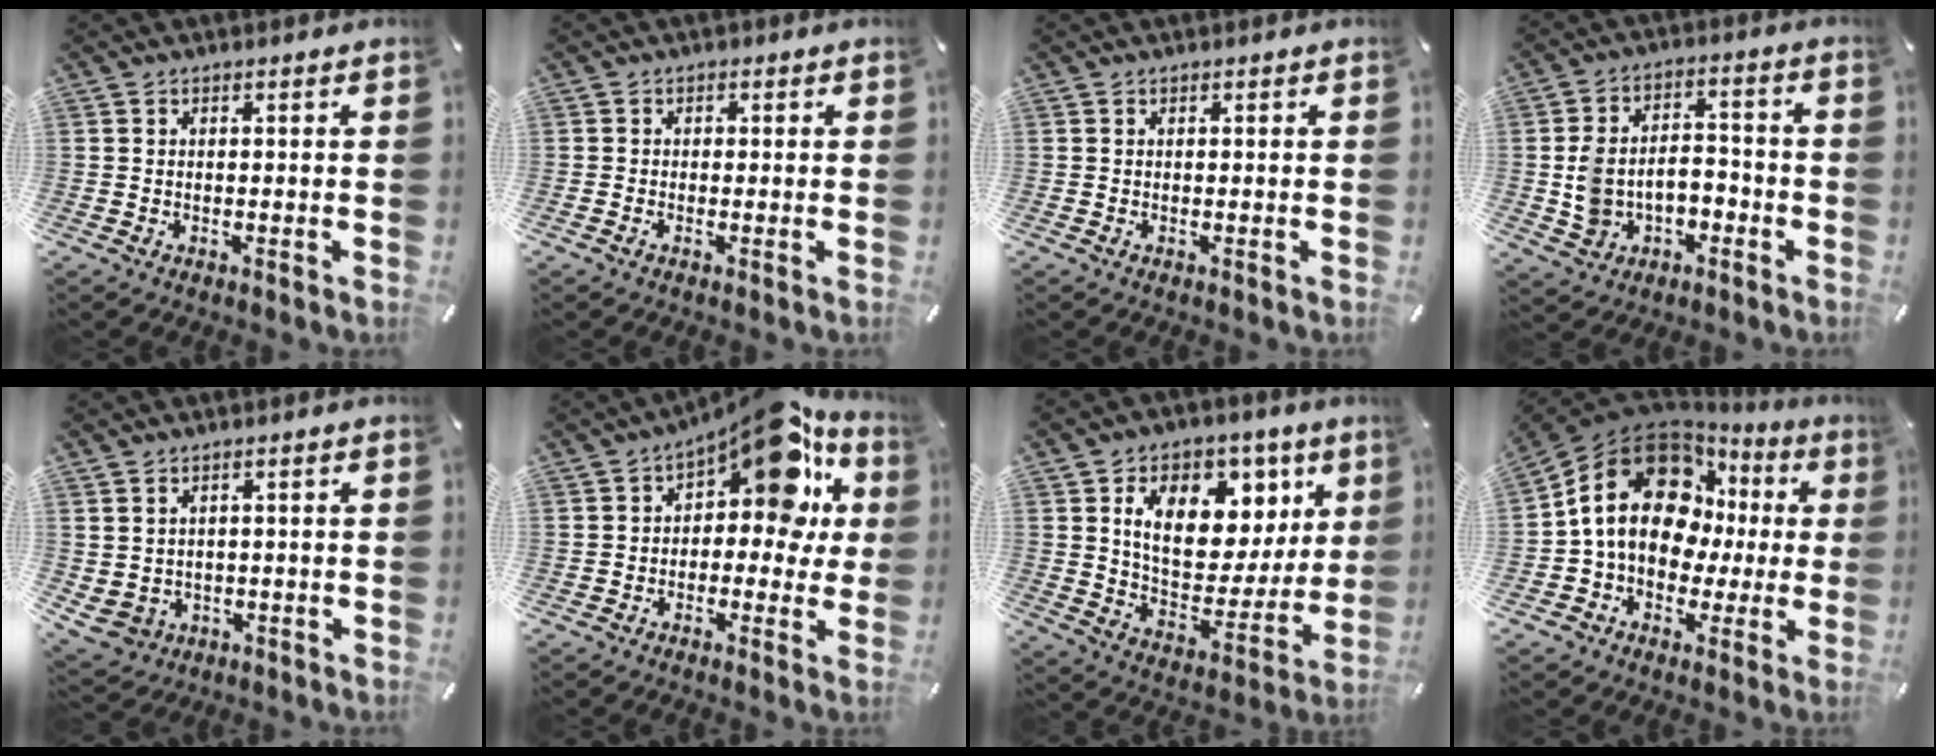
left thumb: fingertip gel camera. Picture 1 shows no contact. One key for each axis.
{"total": 1.3, "fx": -0.4, "fy": 1.0, "fz": 0.7, "tx": -0.013, "ty": 0.004, "tz": -0.008}
{"total": 0.0}
{"total": 8.6, "fx": -2.2, "fy": 7.0, "fz": 4.4, "tx": -0.085, "ty": 0.022, "tz": -0.036}
{"total": 3.4, "fx": 0.8, "fy": 3.3, "fz": 0.5, "tx": -0.029, "ty": -0.005, "tz": 0.012}
{"total": 15.6, "fx": 8.2, "fy": 7.3, "fz": 11.1, "tx": -0.150, "ty": -0.062, "tz": 0.136}
{"total": 16.9, "fx": 7.5, "fy": 11.4, "fz": 9.9, "tx": -0.153, "ty": -0.035, "tz": 0.135}
{"total": 18.6, "fx": 3.8, "fy": 14.4, "fz": 11.1, "tx": -0.217, "ty": -0.013, "tz": 0.069}